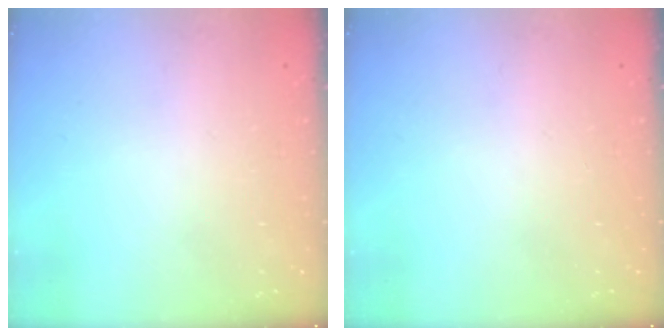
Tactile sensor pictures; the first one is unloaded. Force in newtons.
{"total": 0.0}